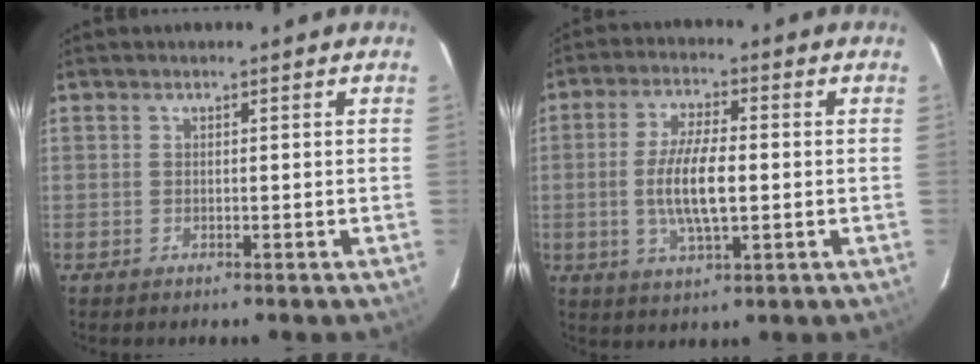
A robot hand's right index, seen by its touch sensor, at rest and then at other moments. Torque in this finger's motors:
{"motor_torque": [0.85, -0.46, 0.70, 0.15]}